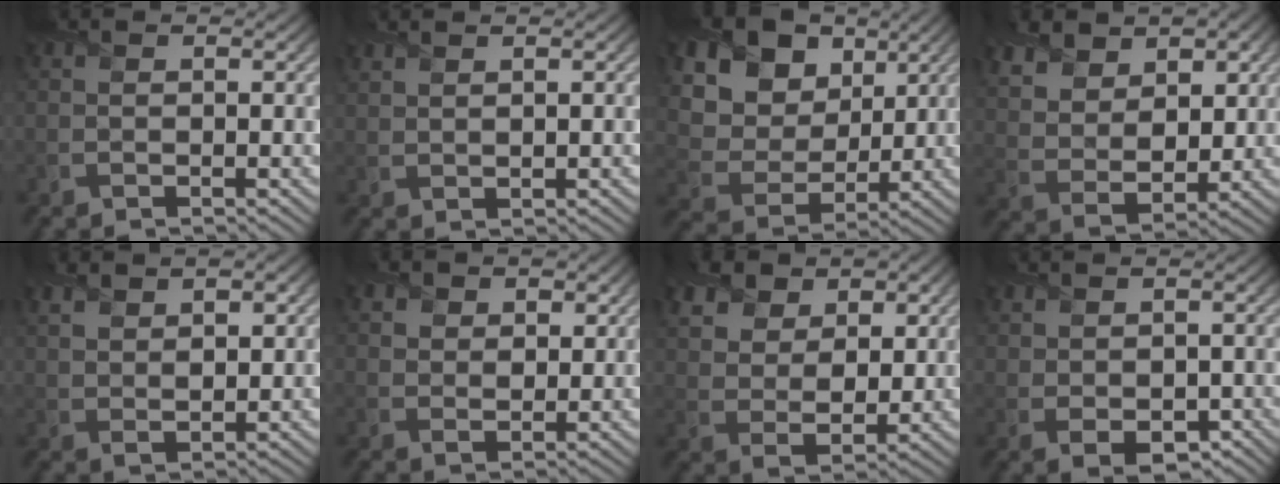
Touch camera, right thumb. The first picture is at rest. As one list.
[{"total": 1.7, "force": [1.5, 0.2, 0.8], "torque": [-0.021, -0.001, 0.033]}, {"total": 17.4, "force": [9.0, 12.6, 7.9], "torque": [-0.236, 0.028, 0.206]}, {"total": 9.1, "force": [5.3, 5.4, 5.0], "torque": [-0.135, 0.004, 0.092]}, {"total": 5.9, "force": [3.4, 2.7, 4.0], "torque": [-0.083, -0.001, 0.069]}, {"total": 3.9, "force": [2.3, 2.6, 1.7], "torque": [-0.043, -0.011, 0.040]}, {"total": 7.9, "force": [4.6, 5.0, 4.2], "torque": [-0.116, 0.003, 0.080]}, {"total": 3.4, "force": [0.0, 2.1, 2.7], "torque": [-0.056, -0.010, 0.010]}]